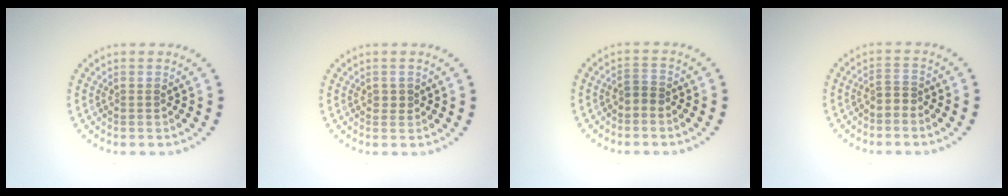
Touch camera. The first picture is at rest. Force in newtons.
{"total": 0.9, "press": 0.9, "slide": 0.2}
{"total": 1.3, "press": 1.0, "slide": 0.8}
{"total": 1.6, "press": 1.3, "slide": 0.9}